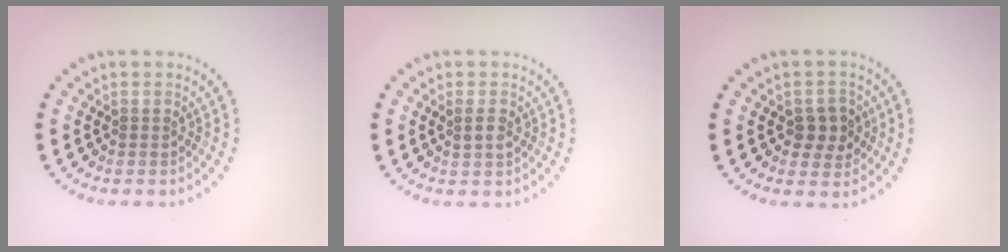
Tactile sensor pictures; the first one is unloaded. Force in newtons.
{"total": 1.2, "press": 1.2, "slide": 0.2}
{"total": 2.6, "press": 2.5, "slide": 0.7}